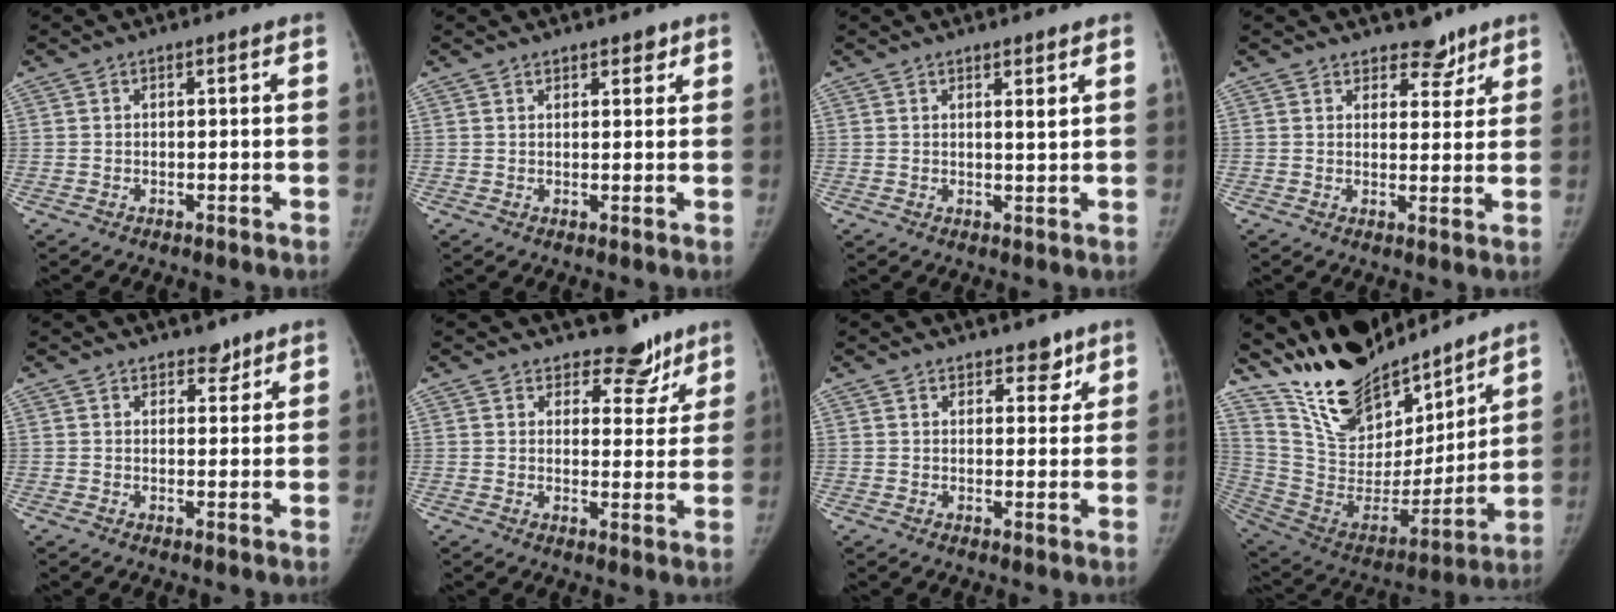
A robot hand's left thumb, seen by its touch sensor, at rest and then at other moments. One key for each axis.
{"total": 2.4, "fx": 1.9, "fy": 1.2, "fz": 1.0, "tx": 0.006, "ty": -0.009, "tz": 0.022}
{"total": 1.9, "fx": 1.1, "fy": 0.0, "fz": 1.5, "tx": -0.024, "ty": -0.011, "tz": 0.019}
{"total": 5.0, "fx": 3.9, "fy": 2.8, "fz": 1.4, "tx": 0.016, "ty": -0.025, "tz": 0.056}
{"total": 3.0, "fx": 2.4, "fy": 1.7, "fz": 0.9, "tx": 0.010, "ty": -0.014, "tz": 0.032}
{"total": 7.9, "fx": 6.4, "fy": 4.1, "fz": 2.1, "tx": 0.011, "ty": -0.044, "tz": 0.081}
{"total": 4.0, "fx": 2.9, "fy": 2.1, "fz": 1.7, "tx": 0.007, "ty": -0.017, "tz": 0.041}
{"total": 24.9, "fx": 20.8, "fy": 9.7, "fz": 9.6, "tx": -0.133, "ty": -0.112, "tz": 0.365}